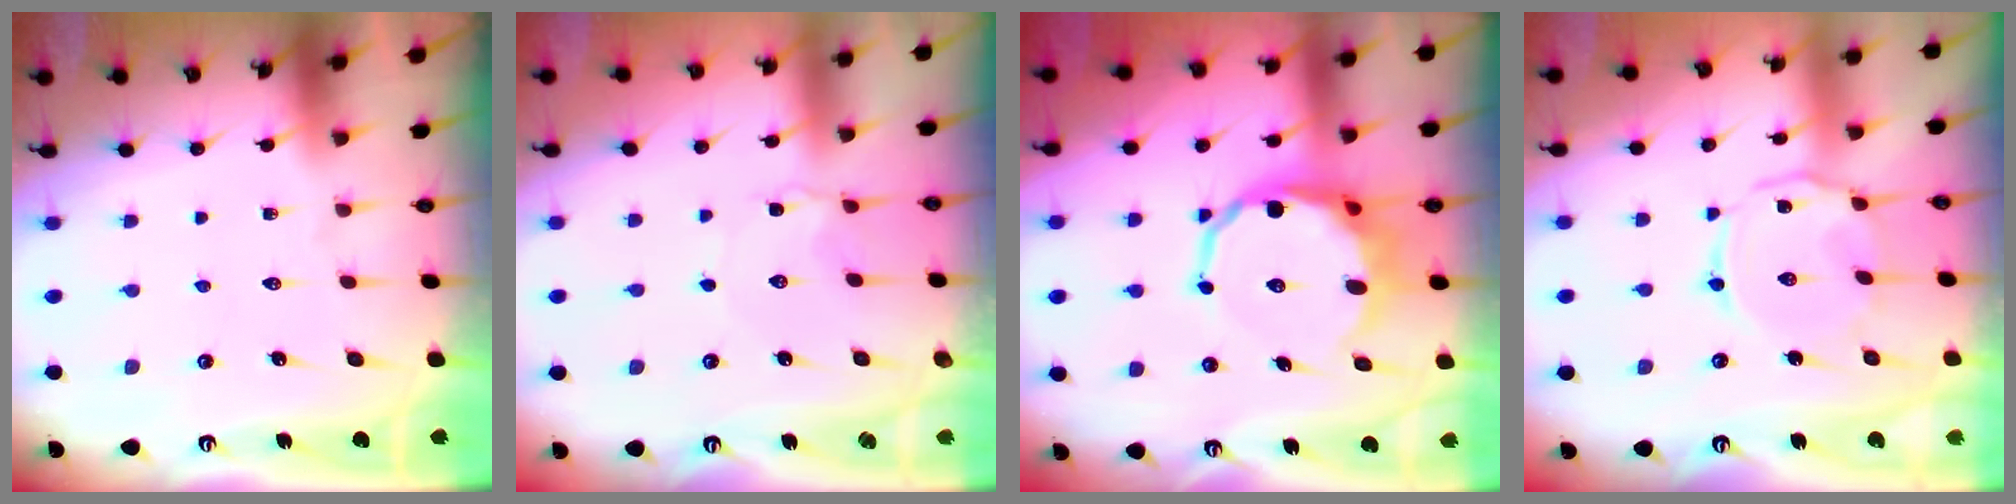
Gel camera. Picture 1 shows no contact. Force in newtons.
{"total": 1.4, "press": 1.3, "slide": 0.2}
{"total": 11.6, "press": 11.2, "slide": 3.0}
{"total": 6.6, "press": 6.6, "slide": 0.5}